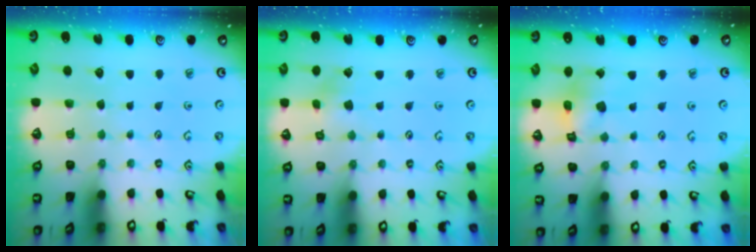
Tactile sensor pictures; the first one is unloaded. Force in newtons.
{"total": 1.7, "press": 1.6, "slide": 0.2}
{"total": 9.7, "press": 9.6, "slide": 1.1}